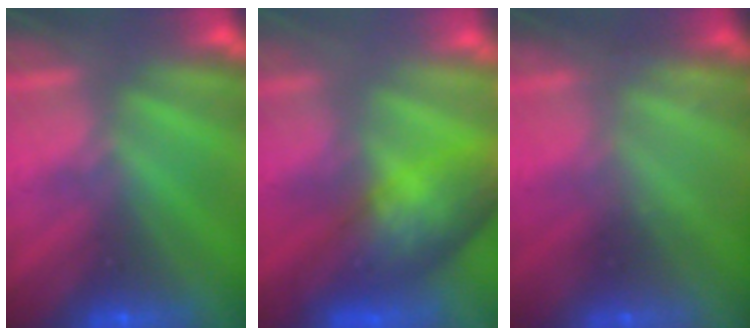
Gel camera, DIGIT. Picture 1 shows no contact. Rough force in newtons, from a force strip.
{"total": 9.4}
{"total": 2.3}